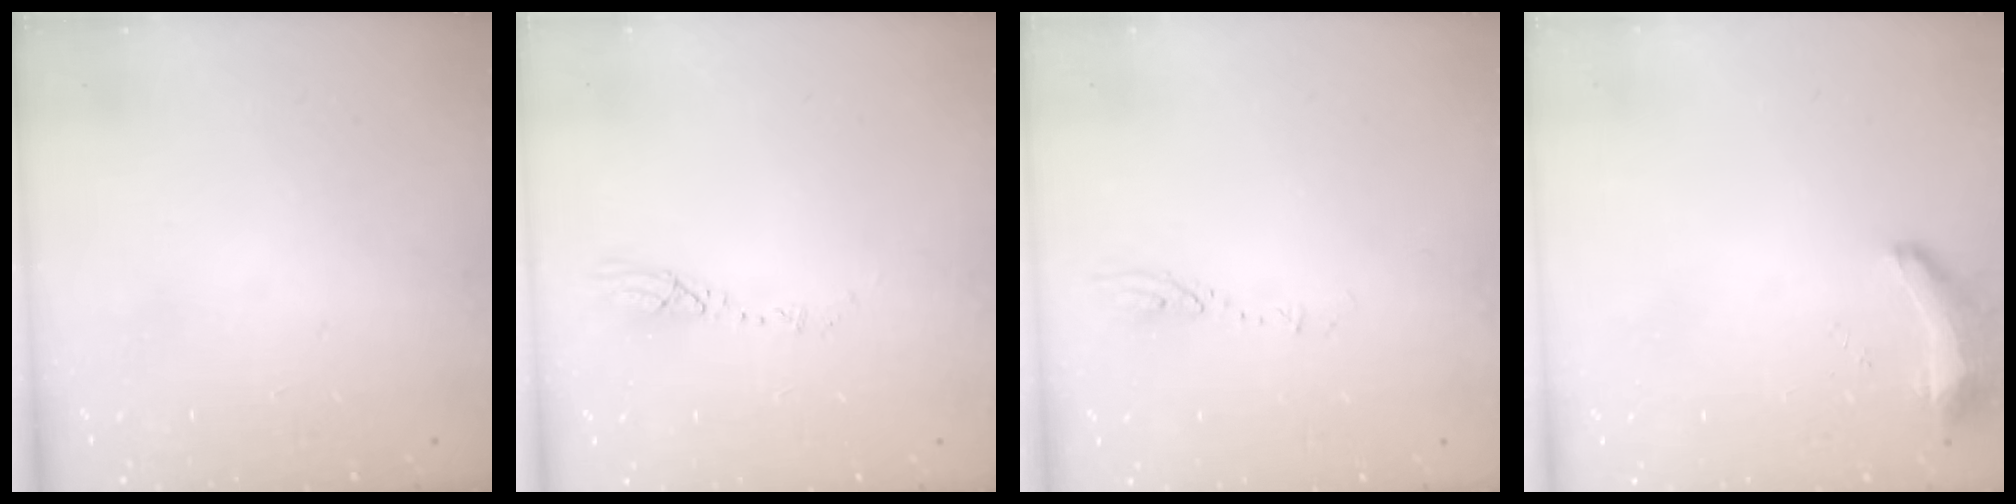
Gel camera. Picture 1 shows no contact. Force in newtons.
{"total": 5.2, "press": 5.2, "slide": 0.4}
{"total": 4.0, "press": 4.0, "slide": 0.5}
{"total": 8.8, "press": 8.7, "slide": 1.3}